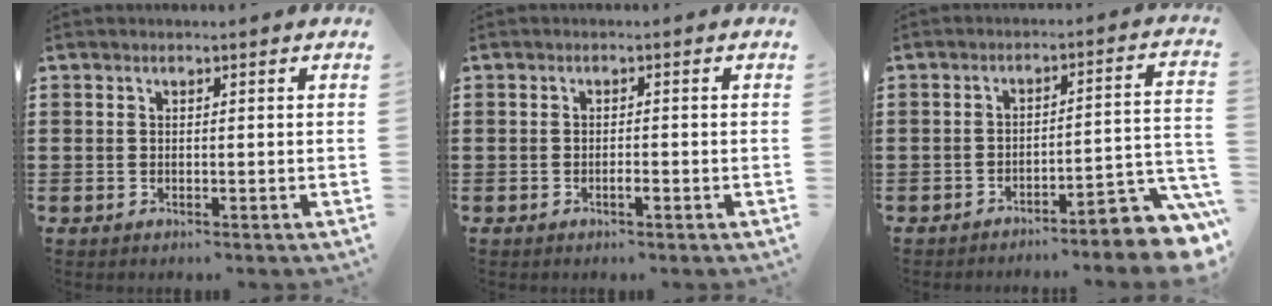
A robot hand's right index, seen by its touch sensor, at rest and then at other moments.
{"total": 1.2, "force": [-0.7, 0.3, 0.9], "torque": [-0.019, -0.003, -0.012]}
{"total": 5.4, "force": [-4.4, 0.6, 3.1], "torque": [-0.041, -0.013, -0.087]}